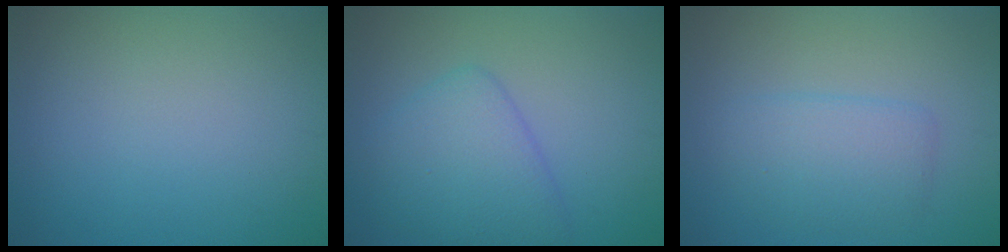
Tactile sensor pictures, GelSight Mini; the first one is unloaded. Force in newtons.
{"total": 4.2, "press": 4.2, "slide": 0.1}
{"total": 3.0, "press": 3.0, "slide": 0.1}